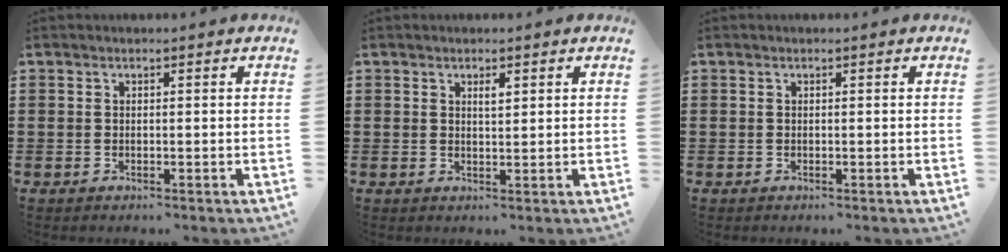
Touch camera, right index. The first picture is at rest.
{"total": 1.4, "force": [0.7, 0.5, 1.1], "torque": [-0.015, 0.001, 0.009]}
{"total": 0.0}